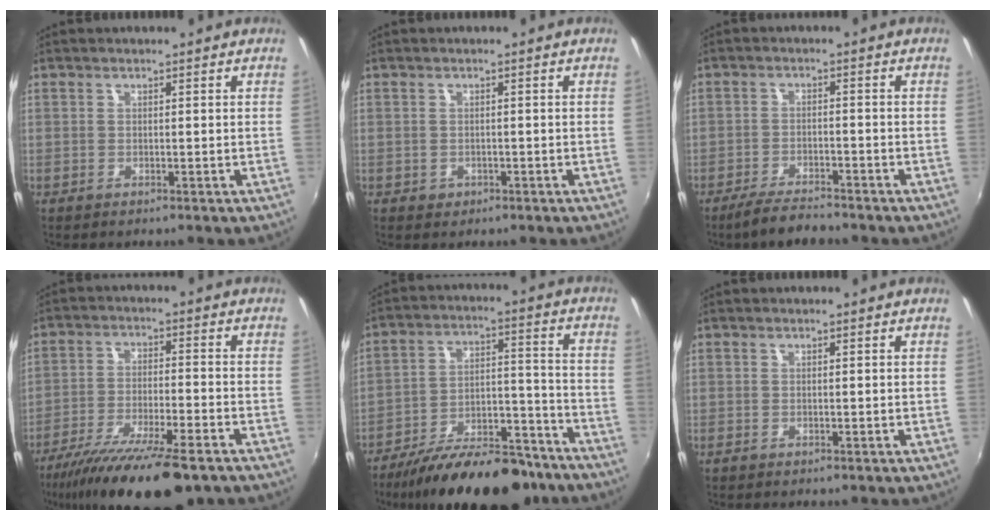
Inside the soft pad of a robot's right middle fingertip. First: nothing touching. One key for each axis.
{"total": 1.5, "fx": -0.7, "fy": 1.3, "fz": 0.5, "tx": -0.010, "ty": -0.004, "tz": -0.007}
{"total": 5.9, "fx": -5.2, "fy": 1.1, "fz": 2.7, "tx": -0.071, "ty": -0.010, "tz": -0.092}
{"total": 17.5, "fx": -13.2, "fy": 3.3, "fz": 11.1, "tx": -0.215, "ty": -0.044, "tz": -0.220}
{"total": 22.3, "fx": -17.2, "fy": 7.8, "fz": 11.8, "tx": -0.198, "ty": -0.003, "tz": -0.248}
{"total": 0.0}